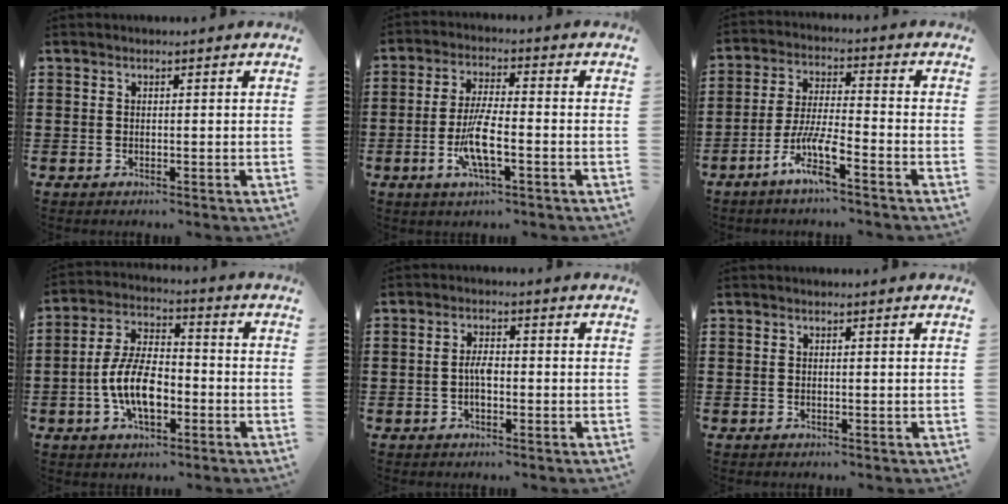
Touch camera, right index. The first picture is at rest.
{"total": 7.0, "force": [-2.3, 1.6, 6.4], "torque": [-0.139, -0.012, -0.047]}
{"total": 7.9, "force": [-5.1, 1.1, 6.0], "torque": [-0.136, -0.009, -0.100]}
{"total": 9.1, "force": [-2.6, 4.3, 7.6], "torque": [-0.170, -0.002, -0.052]}
{"total": 3.0, "force": [-0.6, 1.2, 2.6], "torque": [-0.050, 0.001, -0.010]}
{"total": 0.0}